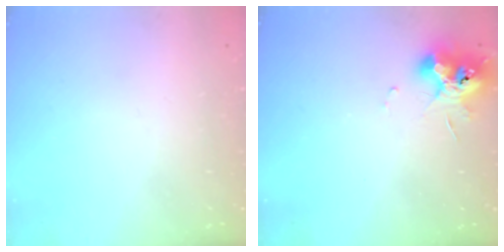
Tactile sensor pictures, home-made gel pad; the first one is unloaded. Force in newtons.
{"total": 10.0, "press": 10.0, "slide": 1.1}